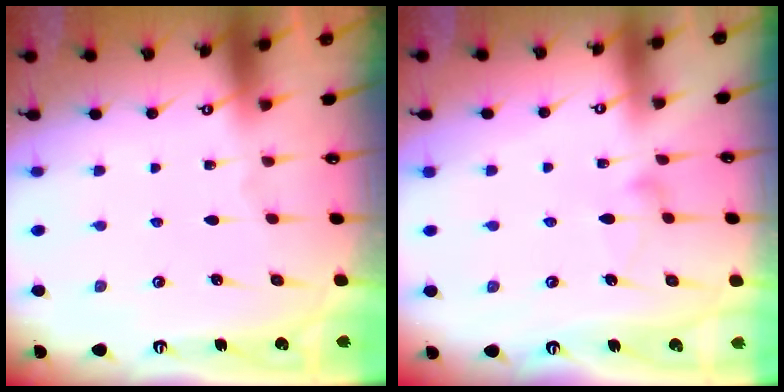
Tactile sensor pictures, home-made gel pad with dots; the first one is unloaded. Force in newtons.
{"total": 5.6, "press": 5.6, "slide": 0.3}